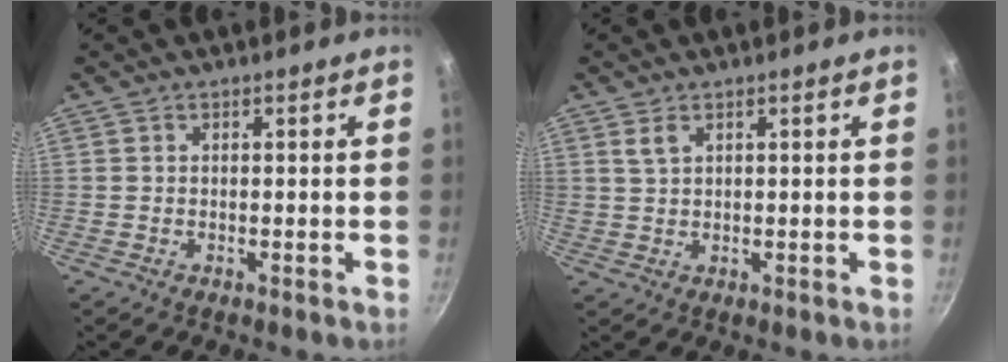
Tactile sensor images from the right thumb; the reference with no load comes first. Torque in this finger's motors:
{"motor_torque": [-0.73, 0.88, 0.37, 0.73, 0.05]}